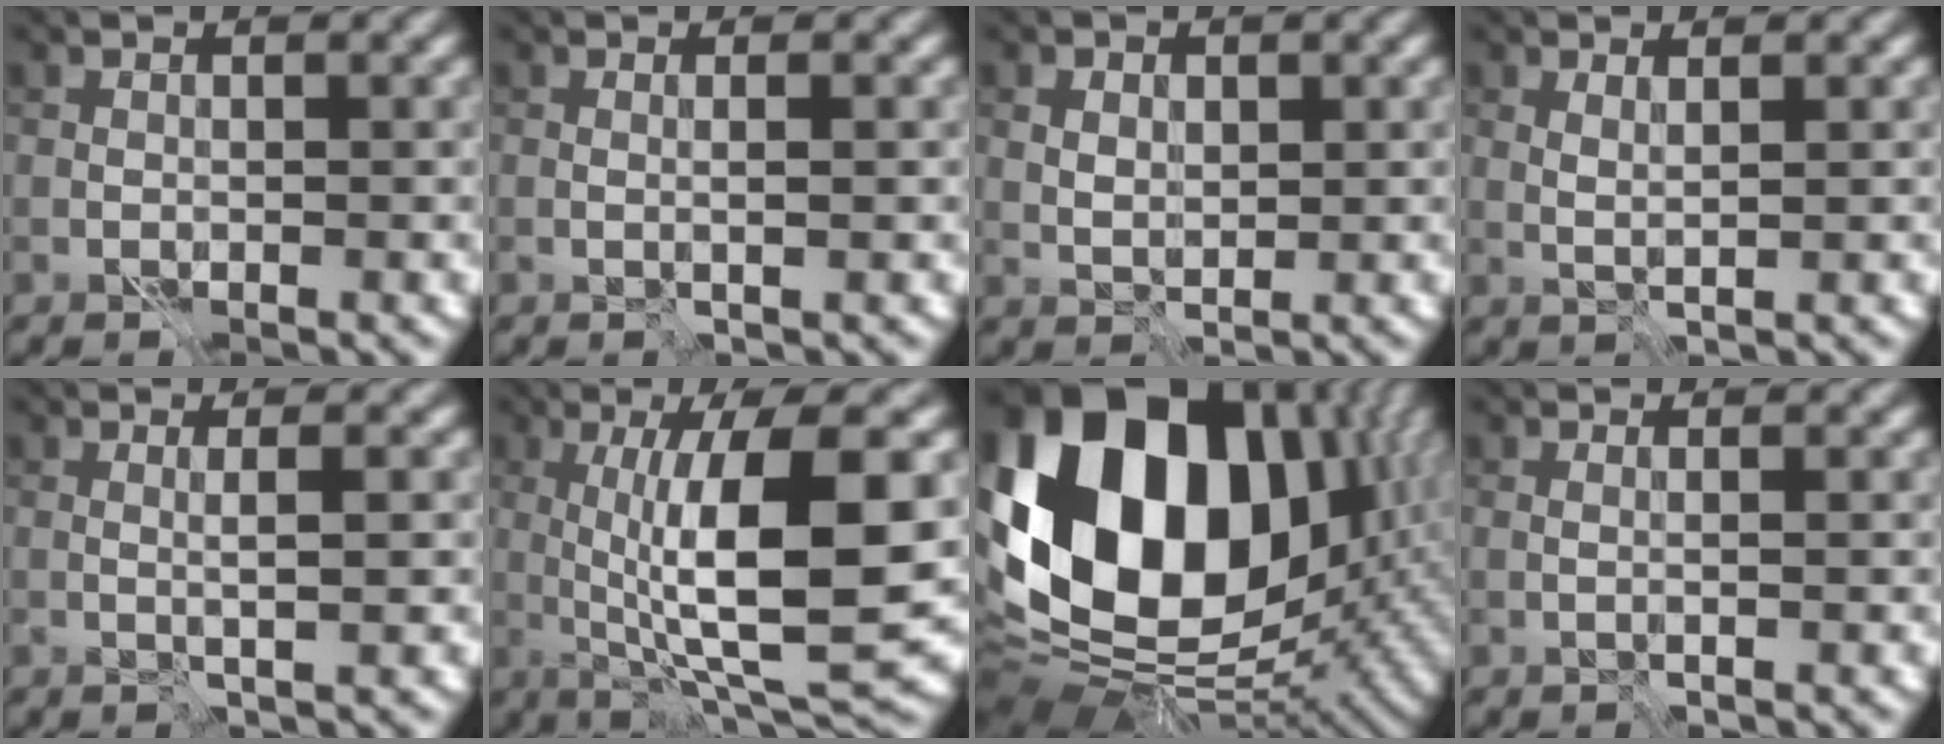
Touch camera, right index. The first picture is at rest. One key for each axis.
{"total": 0.9, "fx": 0.1, "fy": -0.1, "fz": 0.9, "tx": -0.014, "ty": 0.003, "tz": -0.001}
{"total": 1.7, "fx": 0.6, "fy": 1.1, "fz": 1.1, "tx": -0.022, "ty": -0.003, "tz": 0.013}
{"total": 1.1, "fx": 0.7, "fy": -0.1, "fz": 0.8, "tx": -0.019, "ty": -0.003, "tz": 0.011}
{"total": 1.6, "fx": 0.3, "fy": 0.1, "fz": 1.6, "tx": -0.026, "ty": 0.004, "tz": -0.002}
{"total": 11.6, "fx": 0.5, "fy": 2.8, "fz": 11.2, "tx": -0.163, "ty": -0.005, "tz": 0.013}
{"total": 21.1, "fx": 3.9, "fy": 14.5, "fz": 14.8, "tx": -0.330, "ty": -0.007, "tz": 0.093}
{"total": 0.6, "fx": 0.3, "fy": -0.1, "fz": 0.5, "tx": -0.008, "ty": -0.001, "tz": -0.001}